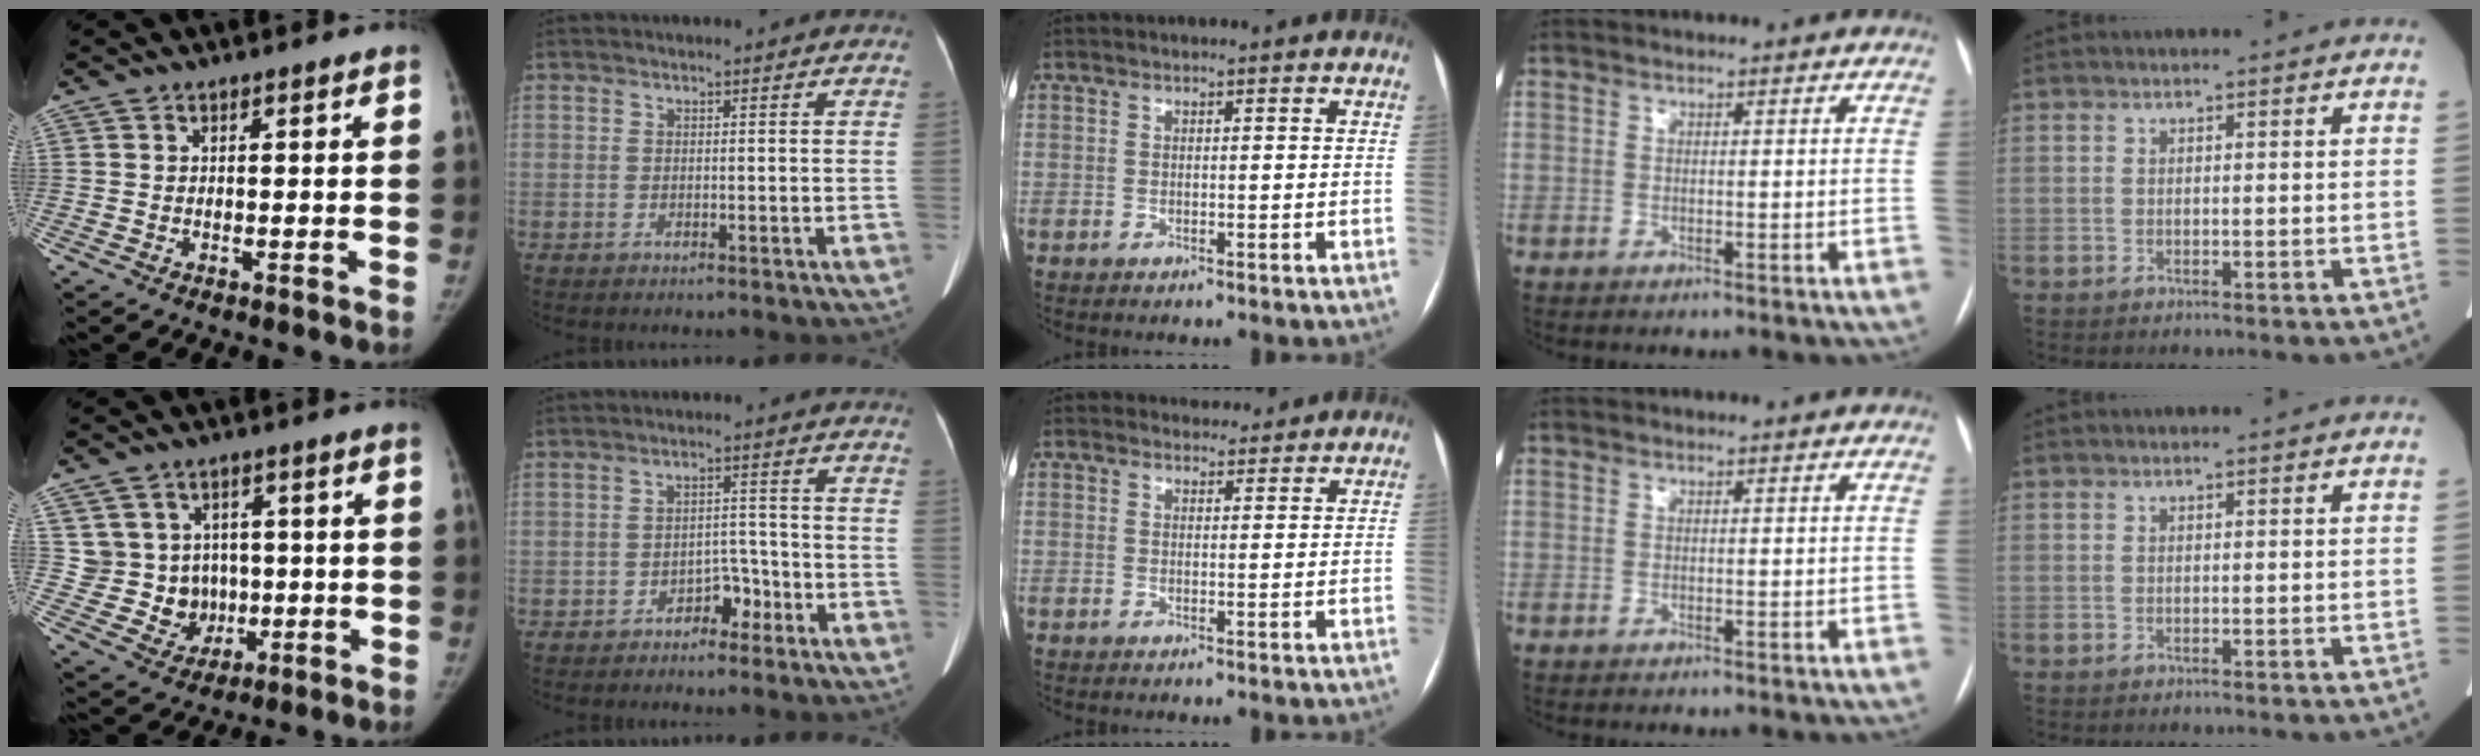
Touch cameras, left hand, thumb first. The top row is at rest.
{"thumb": {"total": 8.9, "force": [1.0, 8.6, 2.3], "torque": [0.006, 0.005, 0.032]}, "index": {"total": 3.8, "force": [-2.7, 2.0, 1.7], "torque": [-0.019, 0.011, -0.042]}, "middle": {"total": 2.8, "force": [2.7, 1.0, -0.1], "torque": [0.001, 0.005, 0.034]}}